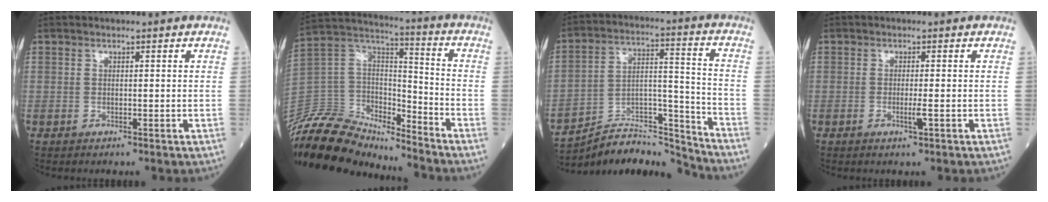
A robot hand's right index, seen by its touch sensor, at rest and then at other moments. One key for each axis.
{"total": 18.3, "fx": -17.4, "fy": 4.2, "fz": 4.0, "tx": -0.085, "ty": 0.049, "tz": -0.315}
{"total": 14.0, "fx": -13.8, "fy": 0.8, "fz": 1.9, "tx": -0.024, "ty": 0.048, "tz": -0.239}
{"total": 1.8, "fx": -0.6, "fy": -0.1, "fz": 1.7, "tx": -0.033, "ty": -0.004, "tz": -0.011}